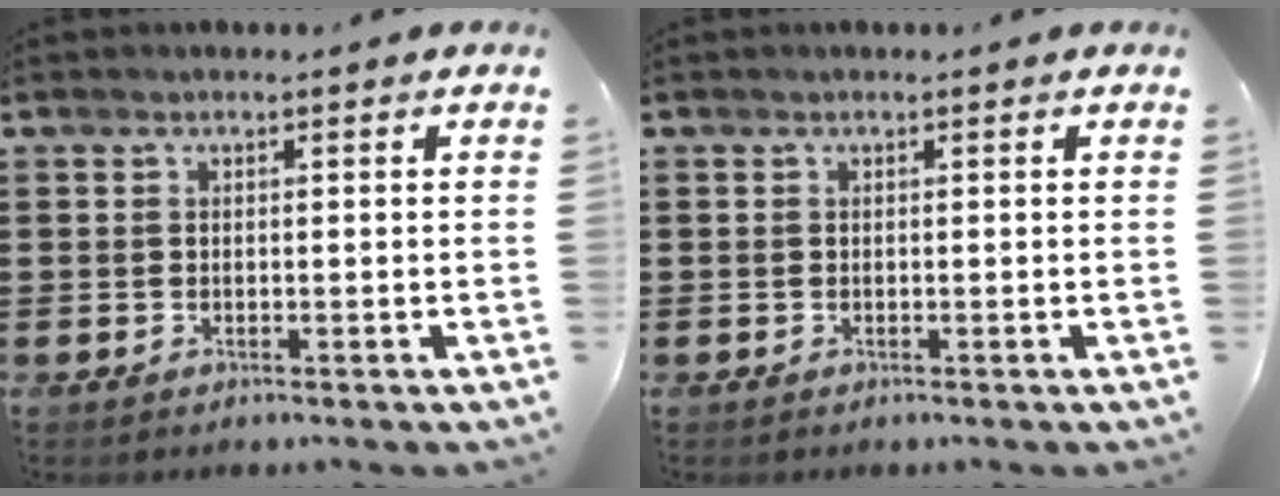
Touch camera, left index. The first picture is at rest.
{"total": 0.0}